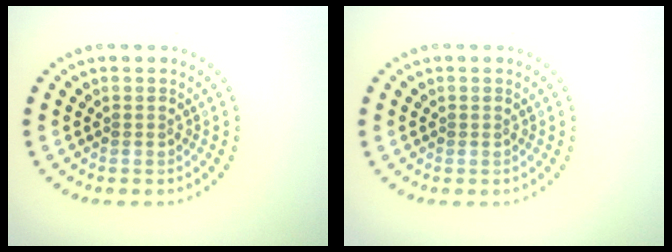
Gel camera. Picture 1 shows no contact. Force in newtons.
{"total": 0.0}